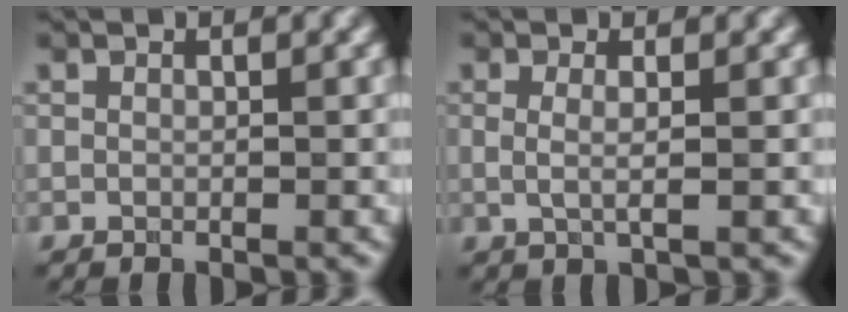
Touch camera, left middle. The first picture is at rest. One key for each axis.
{"total": 1.7, "fx": 0.0, "fy": 0.5, "fz": 1.6, "tx": -0.029, "ty": -0.004, "tz": -0.004}